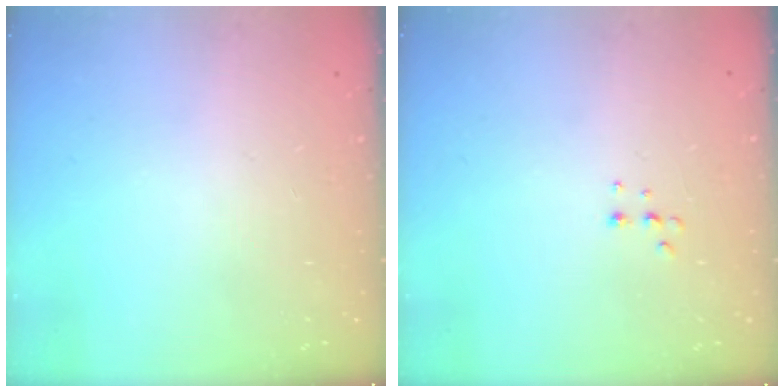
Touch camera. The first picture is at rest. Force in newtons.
{"total": 4.0, "press": 4.0, "slide": 0.8}